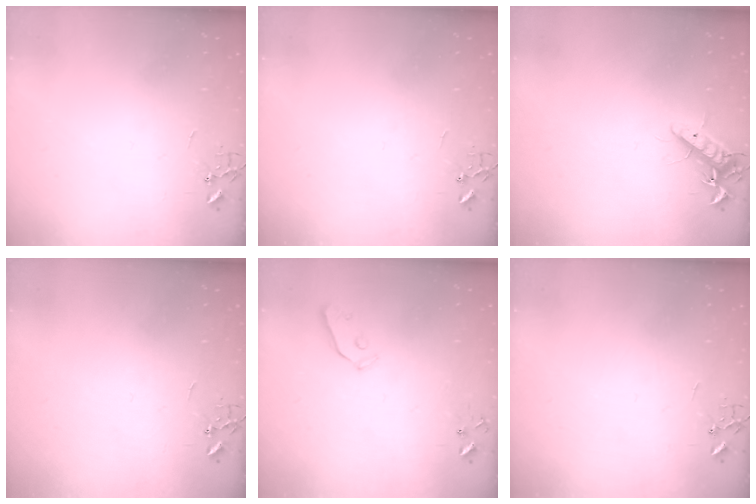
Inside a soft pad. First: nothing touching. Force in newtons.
{"total": 0.0}
{"total": 11.3, "press": 11.2, "slide": 1.5}
{"total": 0.0}
{"total": 3.8, "press": 3.8, "slide": 0.4}
{"total": 0.0}